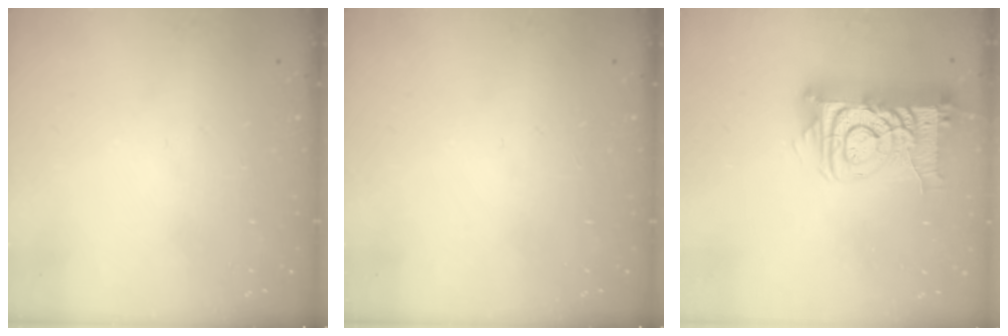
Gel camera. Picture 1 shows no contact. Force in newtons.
{"total": 0.0}
{"total": 15.4, "press": 15.4, "slide": 1.3}